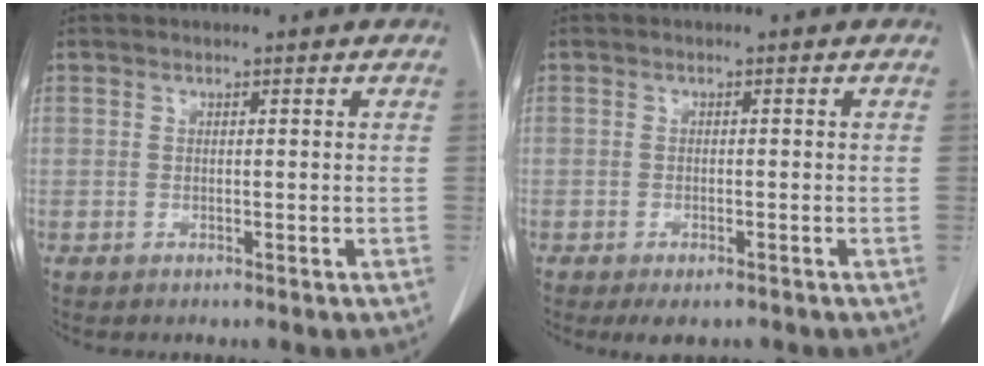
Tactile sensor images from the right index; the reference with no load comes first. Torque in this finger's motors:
{"motor_torque": [0.38, -0.32, 0.15, 0.04]}